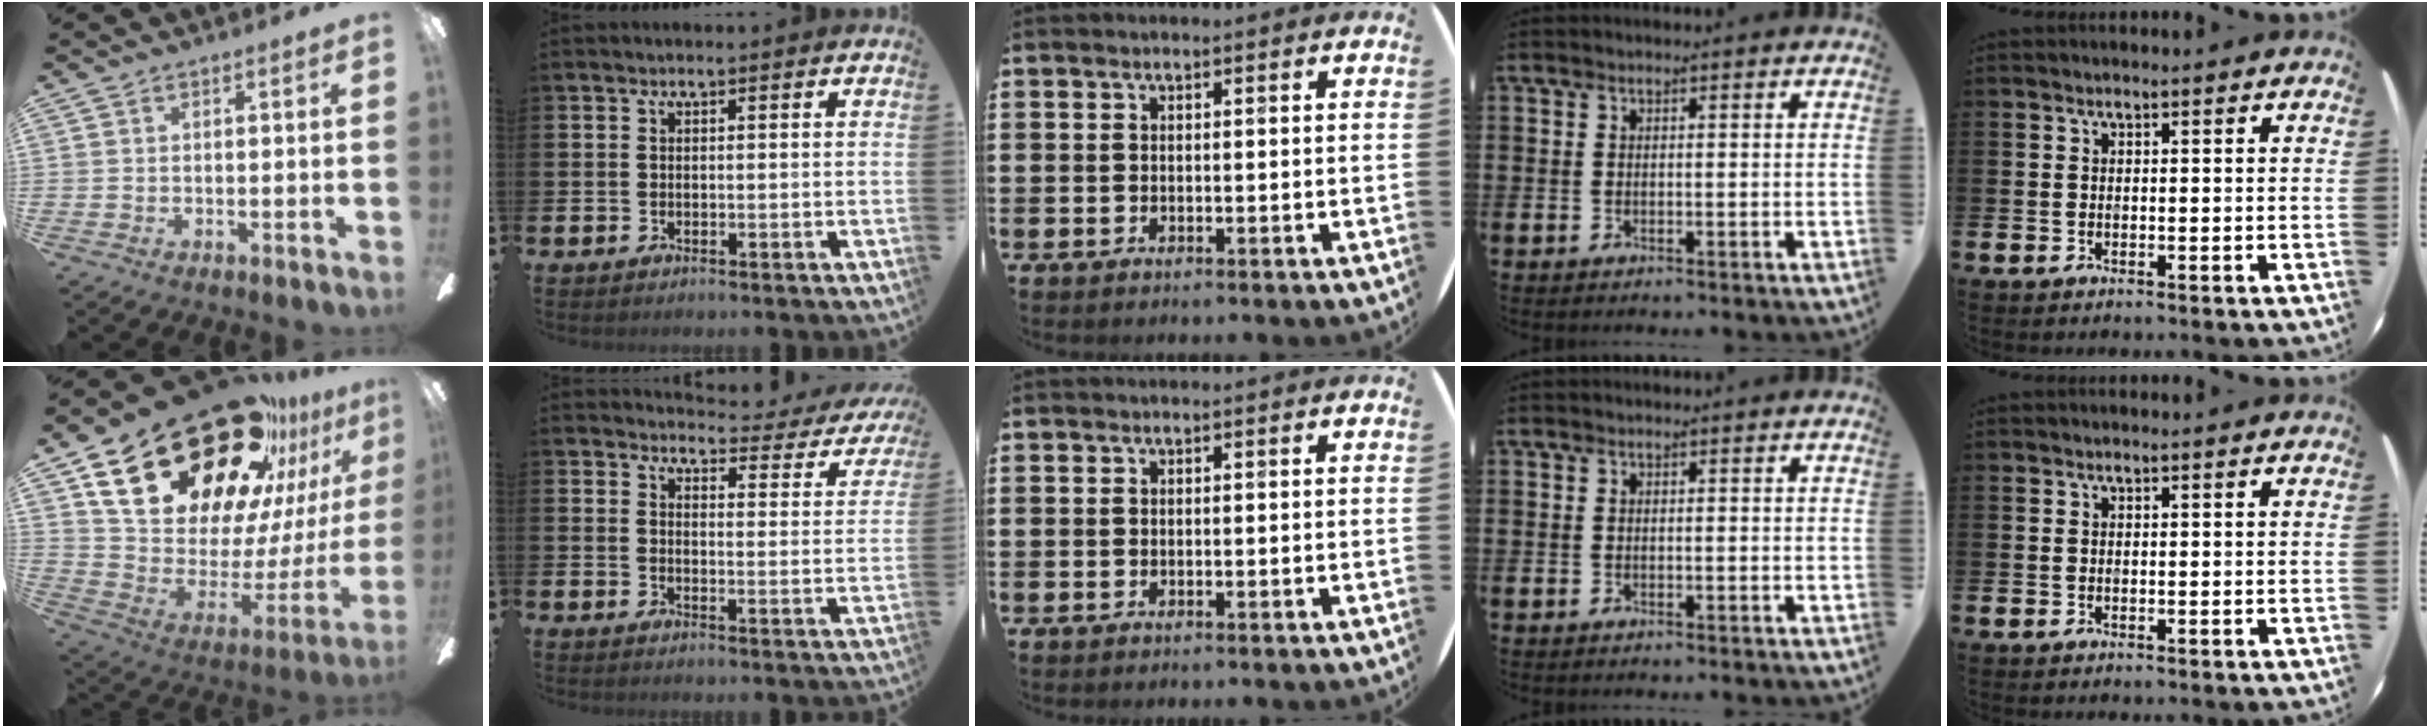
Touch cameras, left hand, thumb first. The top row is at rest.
{"thumb": {"total": 31.9, "force": [22.1, 15.2, 17.3], "torque": [-0.268, -0.139, 0.410]}, "index": {"total": 3.1, "force": [2.9, 0.8, 0.6], "torque": [-0.016, -0.031, 0.042]}}